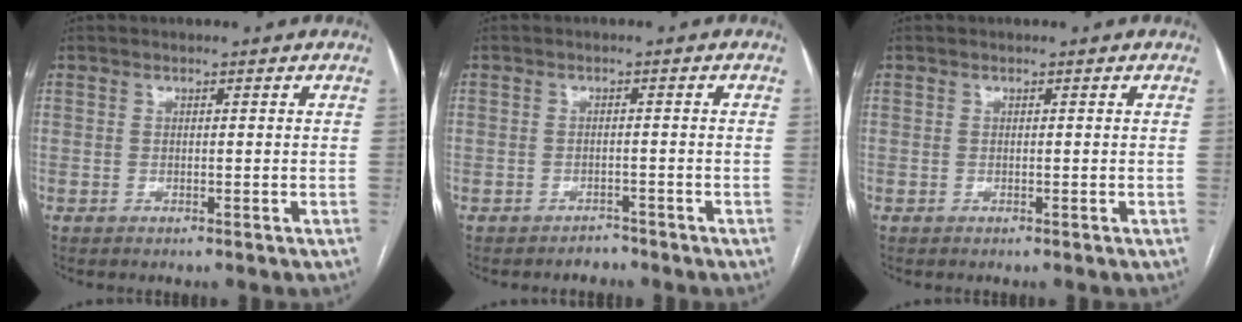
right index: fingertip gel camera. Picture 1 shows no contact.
{"total": 1.8, "force": [-1.6, 0.9, -0.3], "torque": [0.002, 0.002, -0.024]}
{"total": 0.0}